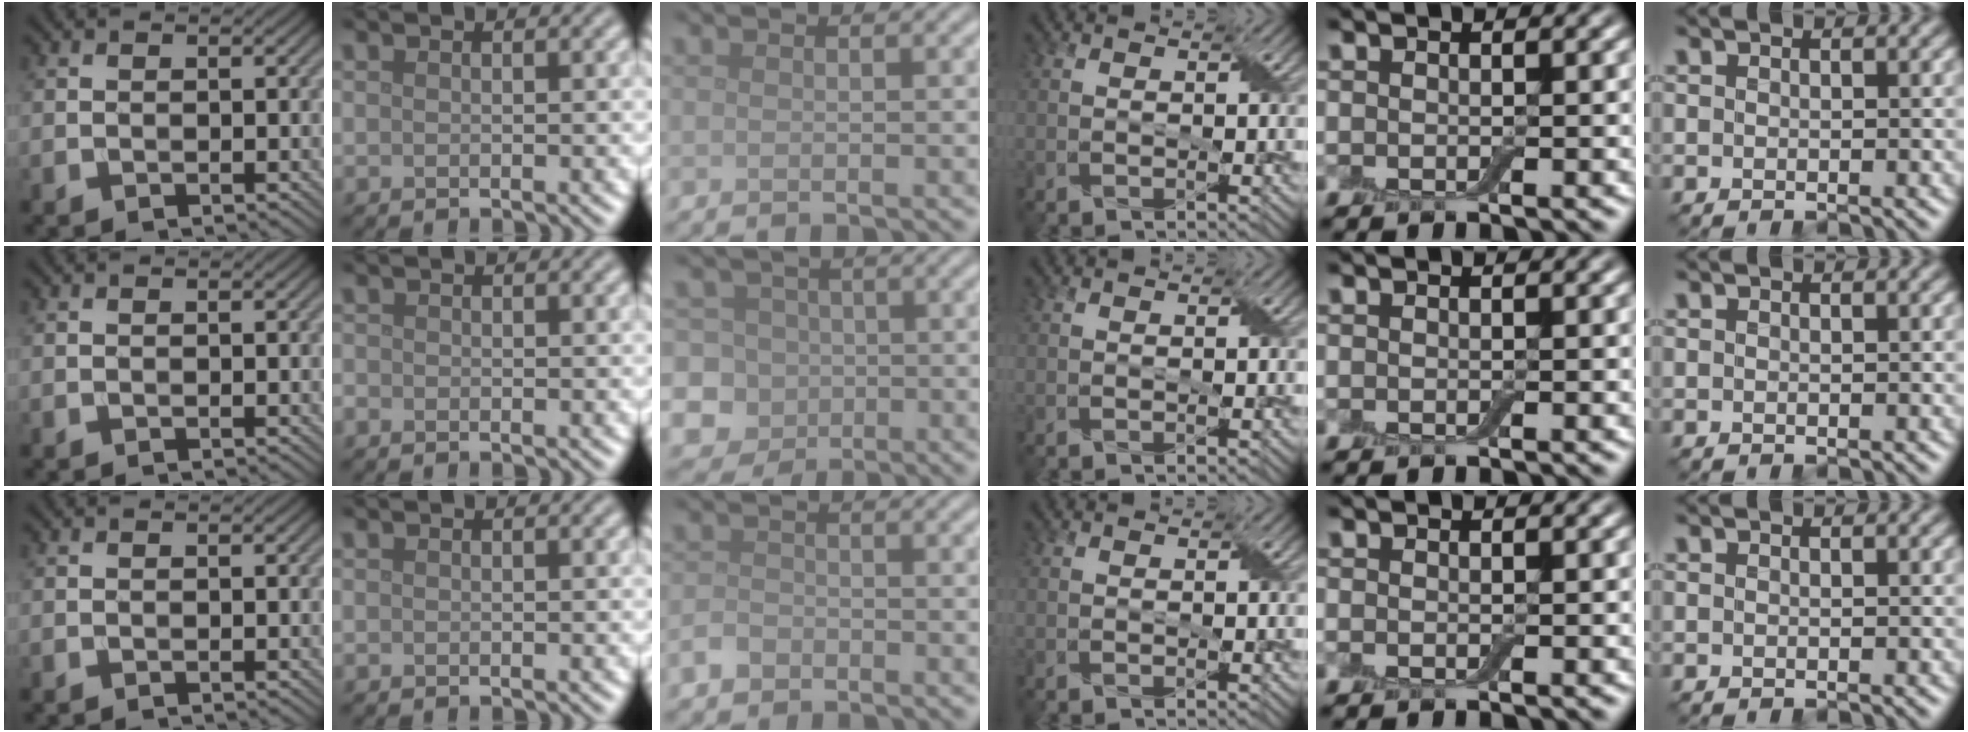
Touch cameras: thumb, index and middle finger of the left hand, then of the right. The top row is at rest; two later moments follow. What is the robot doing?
{"motion": "fold", "object": "aluminum foil"}